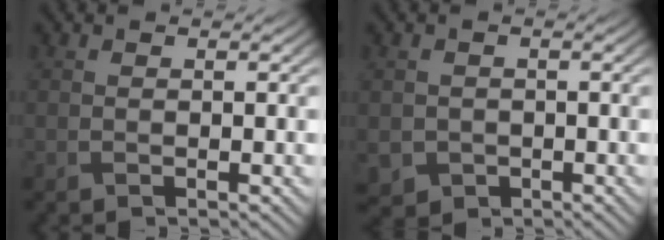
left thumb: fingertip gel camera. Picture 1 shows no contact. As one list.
[{"total": 2.5, "force": [-0.8, 2.4, 0.3], "torque": [-0.019, -0.012, -0.017]}]